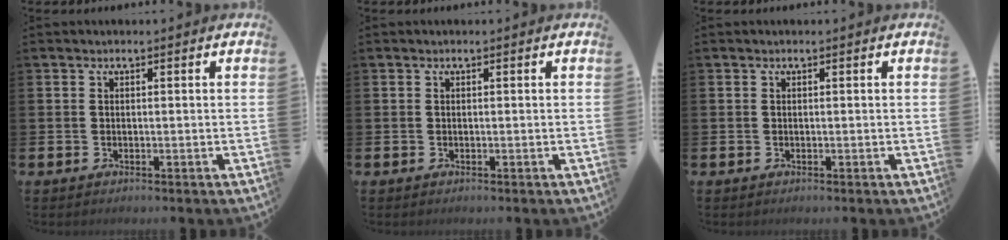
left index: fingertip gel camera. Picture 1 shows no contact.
{"total": 0.0}
{"total": 0.0}